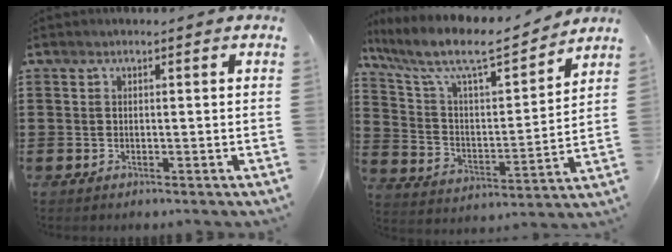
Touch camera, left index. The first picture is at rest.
{"total": 9.7, "force": [8.0, 1.9, 5.2], "torque": [-0.137, -0.048, 0.133]}